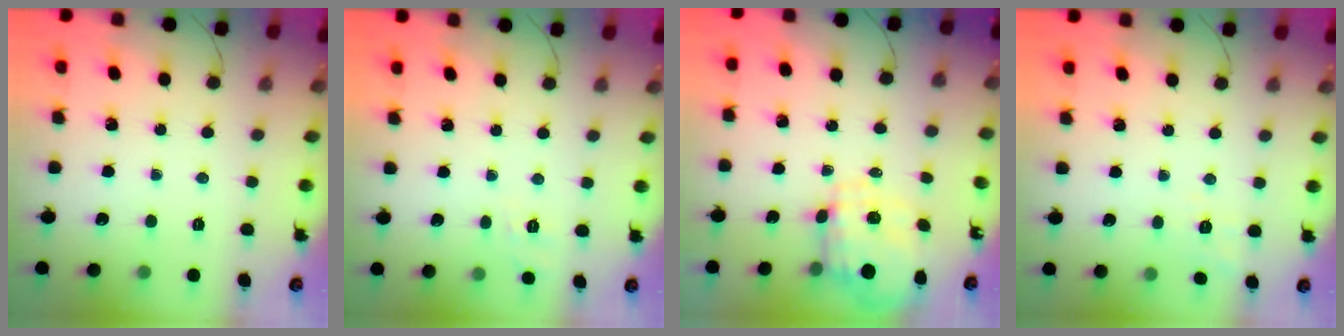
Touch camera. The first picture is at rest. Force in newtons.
{"total": 2.9, "press": 2.4, "slide": 1.7}
{"total": 3.6, "press": 3.3, "slide": 1.5}
{"total": 3.8, "press": 3.1, "slide": 2.1}